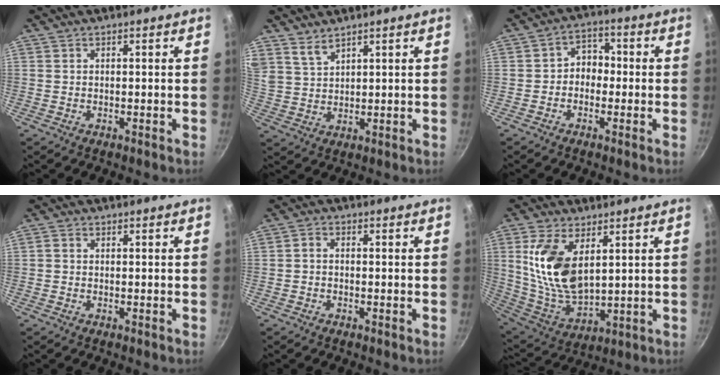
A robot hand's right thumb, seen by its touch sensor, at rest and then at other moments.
{"total": 4.1, "force": [3.4, 1.5, 1.7], "torque": [-0.032, -0.015, 0.076]}
{"total": 5.2, "force": [-0.7, 4.2, 2.9], "torque": [-0.005, 0.021, -0.024]}
{"total": 0.7, "force": [-0.2, 0.6, 0.4], "torque": [-0.007, 0.004, -0.004]}
{"total": 1.6, "force": [-0.7, 1.0, 1.0], "torque": [-0.021, 0.011, -0.018]}
{"total": 15.3, "force": [4.6, 8.2, 12.1], "torque": [-0.228, -0.036, 0.102]}